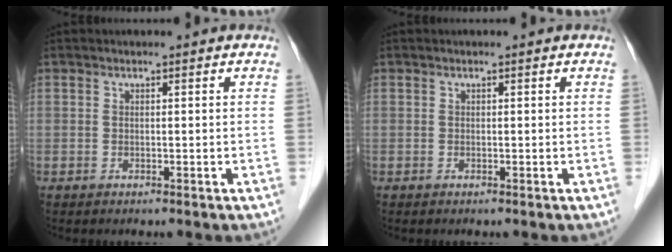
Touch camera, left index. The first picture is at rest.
{"total": 0.0}